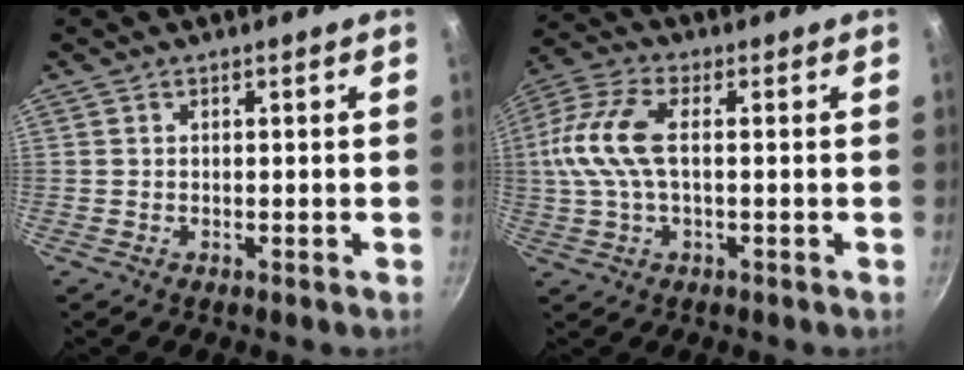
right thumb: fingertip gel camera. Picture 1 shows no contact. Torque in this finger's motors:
{"motor_torque": [0.65, 1.89, 0.67, -0.53, 0.16]}